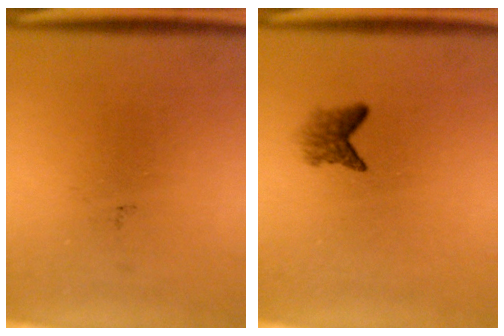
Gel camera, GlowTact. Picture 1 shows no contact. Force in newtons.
{"total": 2.2}